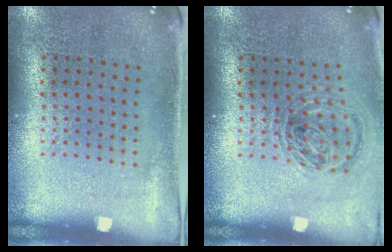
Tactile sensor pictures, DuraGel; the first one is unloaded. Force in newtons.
{"total": 1.0, "press": 1.0, "slide": 0.2}